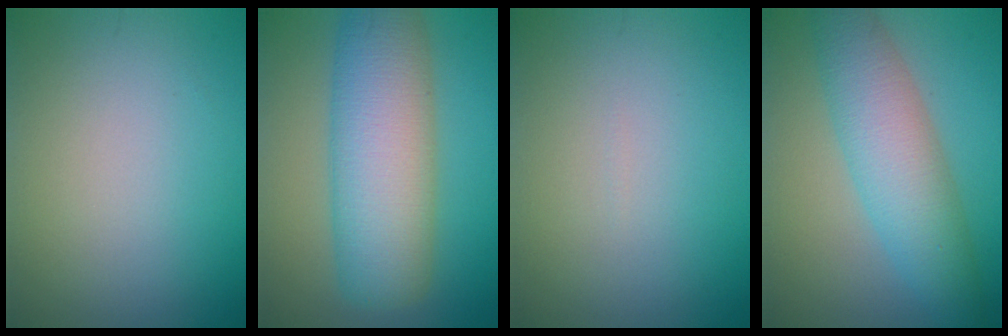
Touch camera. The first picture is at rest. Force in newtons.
{"total": 9.8, "press": 9.8, "slide": 0.4}
{"total": 0.0}
{"total": 6.5, "press": 6.5, "slide": 0.0}